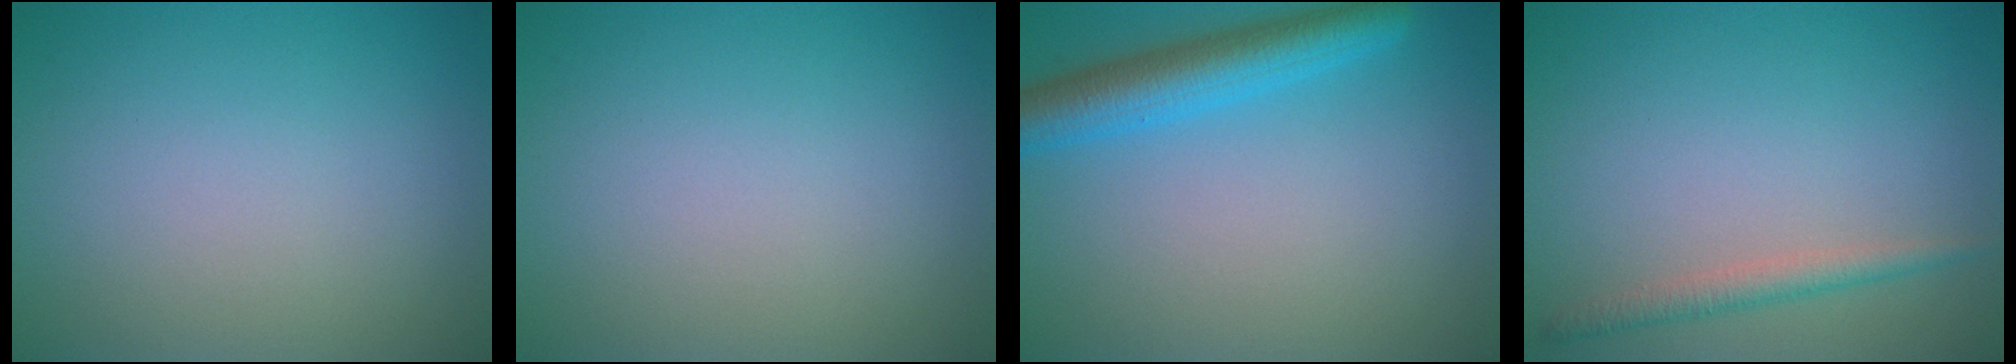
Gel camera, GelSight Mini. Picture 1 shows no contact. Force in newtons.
{"total": 0.0}
{"total": 4.9, "press": 4.9, "slide": 0.3}
{"total": 1.9, "press": 1.9, "slide": 0.0}